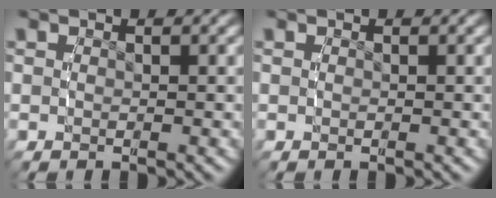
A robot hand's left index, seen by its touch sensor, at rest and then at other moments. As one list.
[{"total": 0.0}]